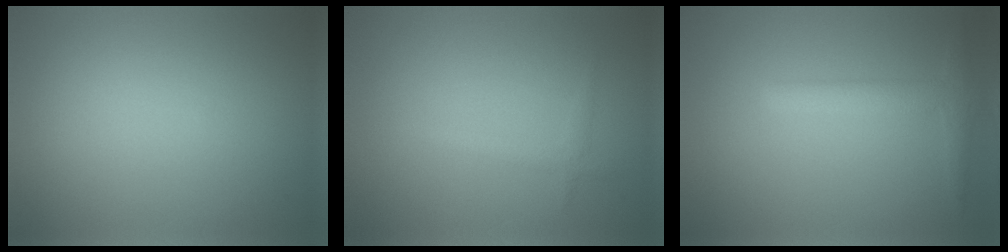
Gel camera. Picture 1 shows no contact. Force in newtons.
{"total": 1.0, "press": 1.0, "slide": 0.1}
{"total": 2.4, "press": 2.4, "slide": 0.1}